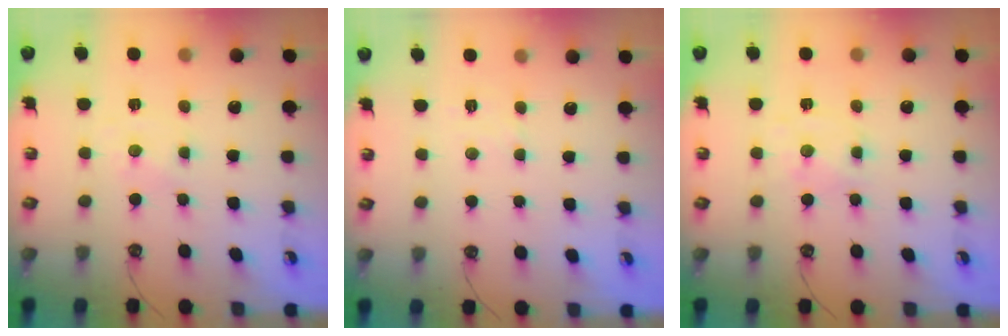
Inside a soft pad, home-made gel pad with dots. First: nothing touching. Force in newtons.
{"total": 1.7, "press": 1.6, "slide": 0.4}
{"total": 2.1, "press": 2.0, "slide": 0.4}